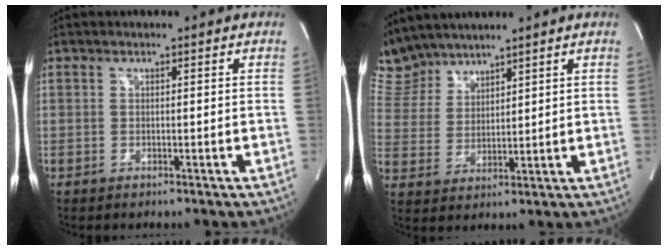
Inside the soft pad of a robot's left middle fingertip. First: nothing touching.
{"total": 7.5, "force": [7.1, 2.1, 0.2], "torque": [-0.016, 0.014, 0.159]}